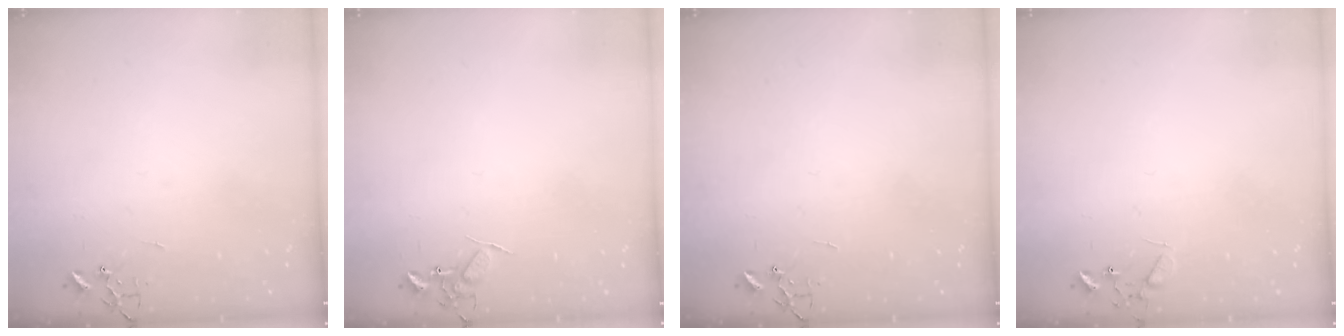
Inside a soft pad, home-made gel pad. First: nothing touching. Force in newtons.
{"total": 7.2, "press": 7.2, "slide": 0.9}
{"total": 0.0}
{"total": 6.1, "press": 6.1, "slide": 0.5}